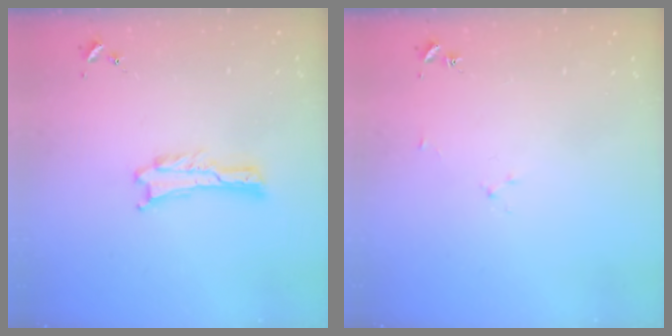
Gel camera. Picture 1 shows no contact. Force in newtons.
{"total": 1.9, "press": 1.9, "slide": 0.3}